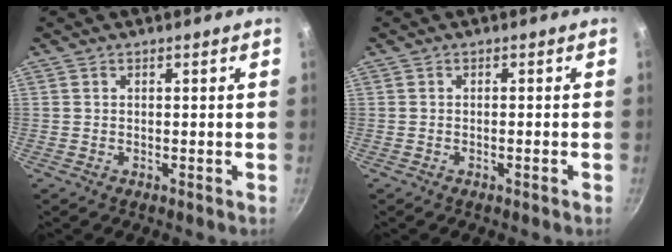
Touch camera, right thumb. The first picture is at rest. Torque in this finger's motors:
{"motor_torque": [-0.79, 0.12, -0.22, -0.34, 0.02]}